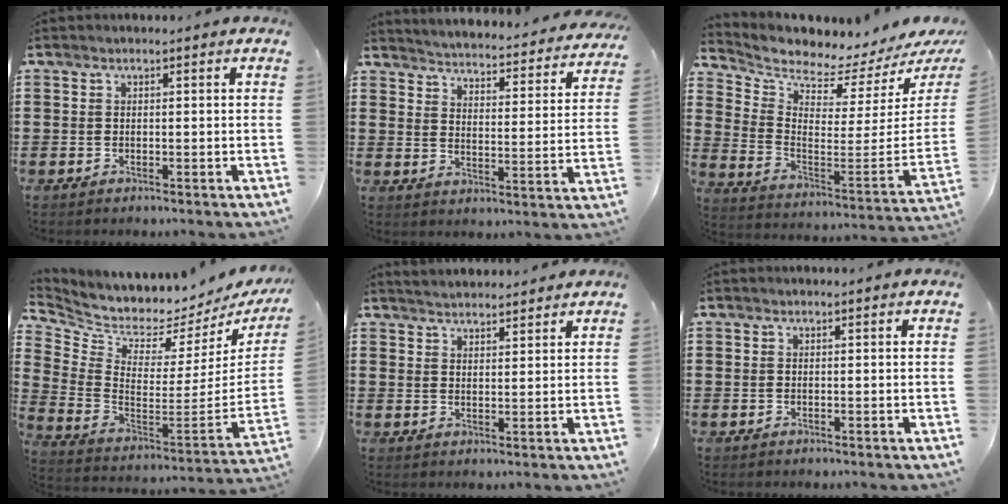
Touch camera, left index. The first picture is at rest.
{"total": 3.6, "force": [3.5, -0.5, 0.1], "torque": [-0.024, -0.037, 0.053]}
{"total": 3.7, "force": [3.6, 0.2, 0.9], "torque": [-0.038, -0.065, 0.054]}
{"total": 3.7, "force": [3.5, 1.1, 0.9], "torque": [-0.047, -0.057, 0.051]}
{"total": 2.7, "force": [2.7, 0.0, 0.0], "torque": [-0.007, -0.005, 0.052]}
{"total": 0.0}